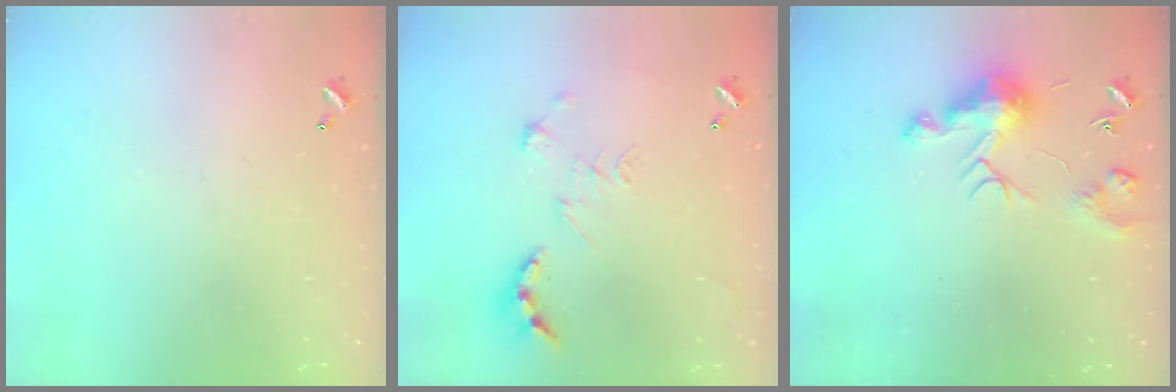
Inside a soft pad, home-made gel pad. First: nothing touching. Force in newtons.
{"total": 2.4, "press": 1.9, "slide": 1.5}
{"total": 9.3, "press": 9.3, "slide": 0.5}